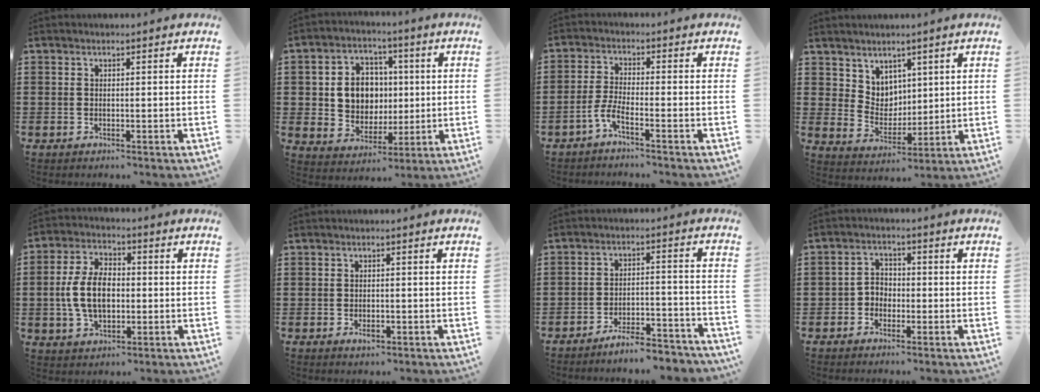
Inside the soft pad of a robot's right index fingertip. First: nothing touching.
{"total": 7.3, "force": [0.7, 6.6, 3.2], "torque": [-0.073, 0.014, 0.011]}
{"total": 3.3, "force": [-2.4, 0.3, 2.2], "torque": [-0.063, -0.006, -0.052]}
{"total": 5.1, "force": [3.7, 3.6, 0.1], "torque": [-0.027, -0.010, 0.072]}
{"total": 8.8, "force": [-0.6, 5.3, 7.0], "torque": [-0.164, 0.005, -0.017]}
{"total": 1.1, "force": [-0.6, 0.5, 0.7], "torque": [-0.013, -0.003, -0.011]}
{"total": 5.7, "force": [-5.4, 0.2, 1.8], "torque": [-0.028, 0.004, -0.104]}
{"total": 2.7, "force": [-1.4, 2.1, 0.9], "torque": [-0.024, 0.008, -0.031]}